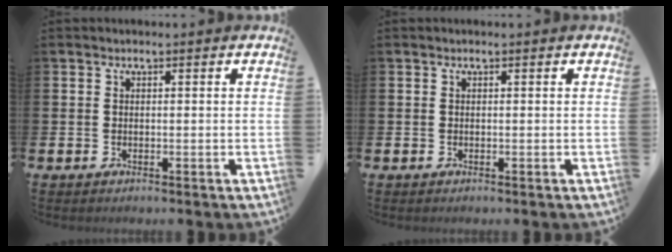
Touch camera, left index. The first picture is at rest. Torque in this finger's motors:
{"motor_torque": [-0.04, 0.04, 0.00, -0.01]}